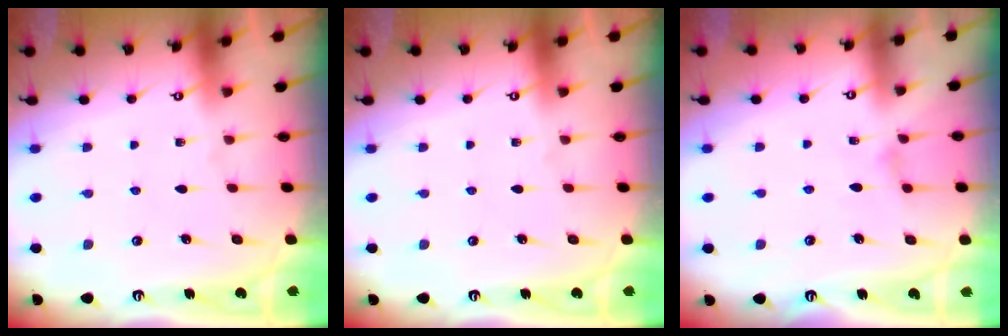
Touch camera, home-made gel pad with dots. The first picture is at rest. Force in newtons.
{"total": 0.0}
{"total": 1.6, "press": 1.6, "slide": 0.4}